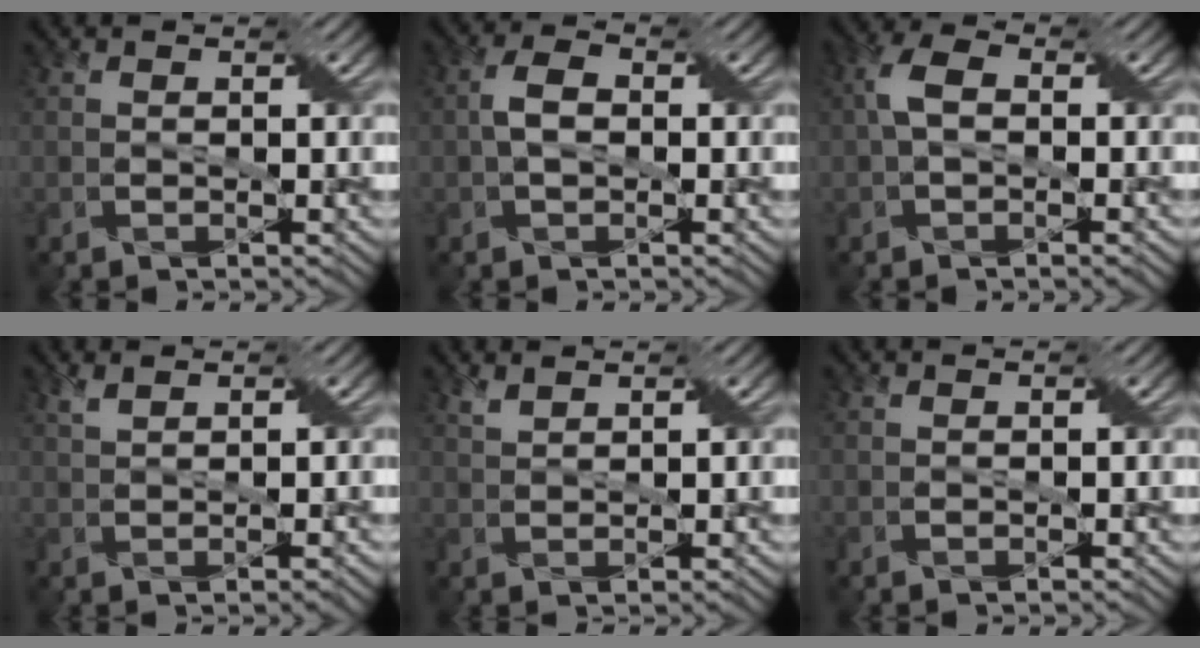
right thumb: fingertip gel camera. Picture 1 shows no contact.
{"total": 3.0, "force": [-0.1, 1.9, 2.4], "torque": [-0.053, 0.005, -0.005]}
{"total": 4.0, "force": [-0.1, 2.2, 3.4], "torque": [-0.077, 0.012, -0.005]}
{"total": 2.0, "force": [1.0, 0.3, 1.7], "torque": [-0.034, 0.009, 0.020]}
{"total": 1.5, "force": [1.2, 0.3, 0.8], "torque": [-0.027, 0.004, 0.028]}
{"total": 0.0}